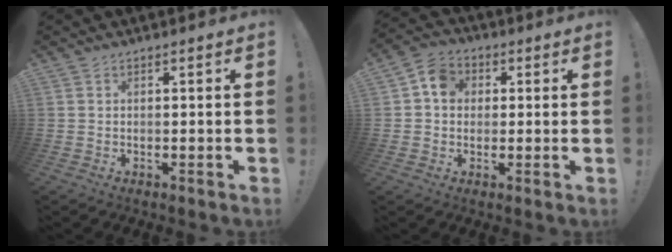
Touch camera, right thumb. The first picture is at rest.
{"total": 8.0, "force": [1.6, 6.8, 4.0], "torque": [-0.054, 0.009, 0.033]}